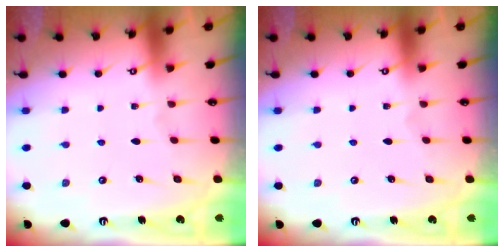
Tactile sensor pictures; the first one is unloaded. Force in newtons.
{"total": 0.0}